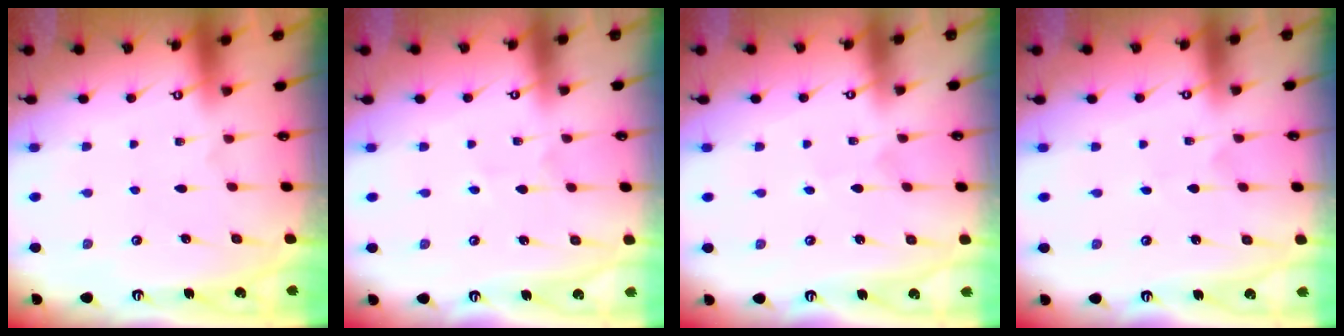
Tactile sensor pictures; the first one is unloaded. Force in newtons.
{"total": 1.9, "press": 1.9, "slide": 0.5}
{"total": 1.5, "press": 1.4, "slide": 0.1}
{"total": 0.0}